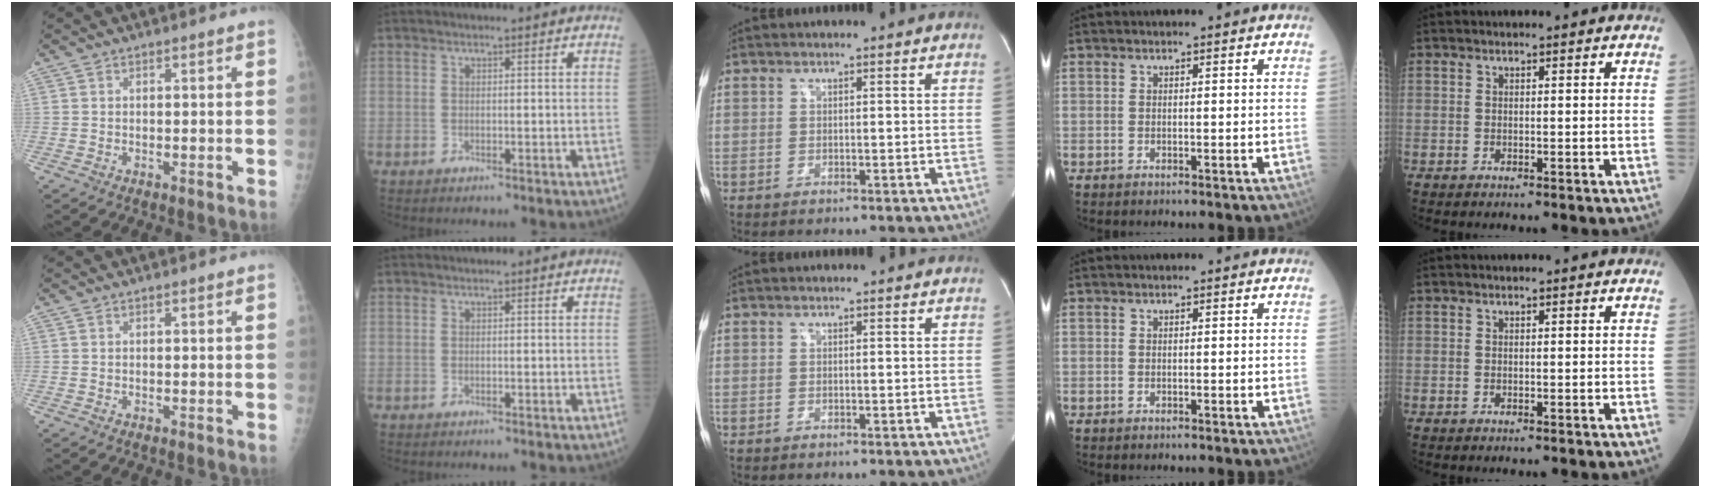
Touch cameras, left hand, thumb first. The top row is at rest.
{}